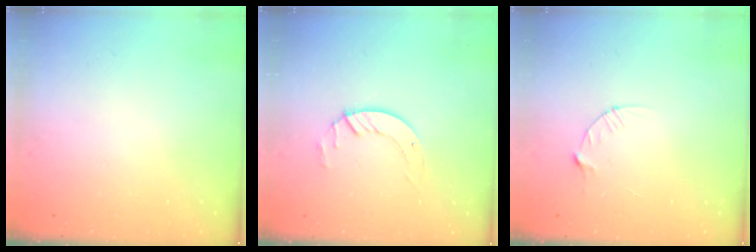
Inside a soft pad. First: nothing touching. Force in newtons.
{"total": 3.6, "press": 3.6, "slide": 0.4}
{"total": 3.7, "press": 3.7, "slide": 0.4}